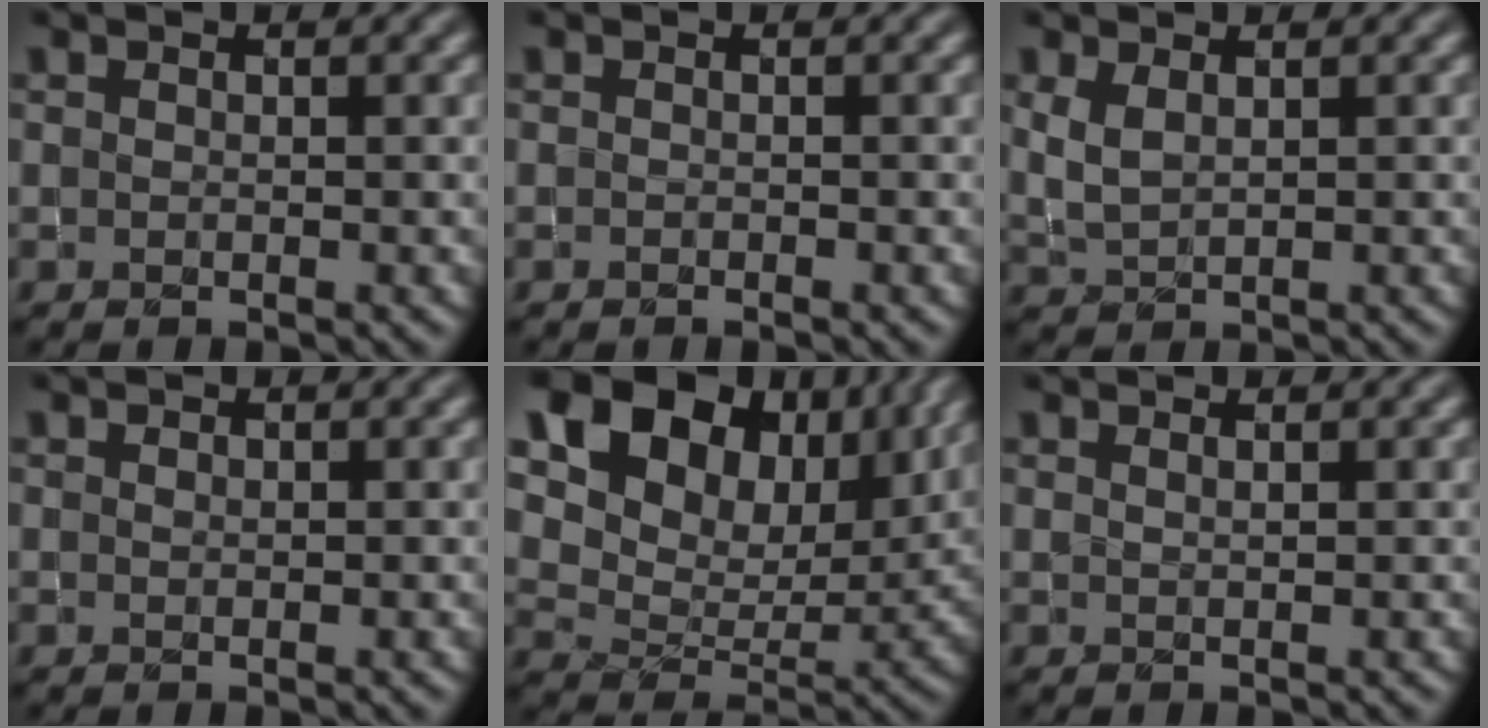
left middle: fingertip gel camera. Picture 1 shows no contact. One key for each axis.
{"total": 0.0}
{"total": 2.1, "fx": 0.9, "fy": 1.1, "fz": 1.5, "tx": -0.042, "ty": 0.000, "tz": 0.024}
{"total": 0.6, "fx": 0.3, "fy": 0.4, "fz": 0.3, "tx": -0.007, "ty": 0.001, "tz": 0.005}
{"total": 18.7, "fx": 10.2, "fy": 12.4, "fz": 9.7, "tx": -0.218, "ty": 0.052, "tz": 0.200}
{"total": 0.6, "fx": 0.6, "fy": 0.1, "fz": 0.3, "tx": -0.003, "ty": -0.001, "tz": 0.006}